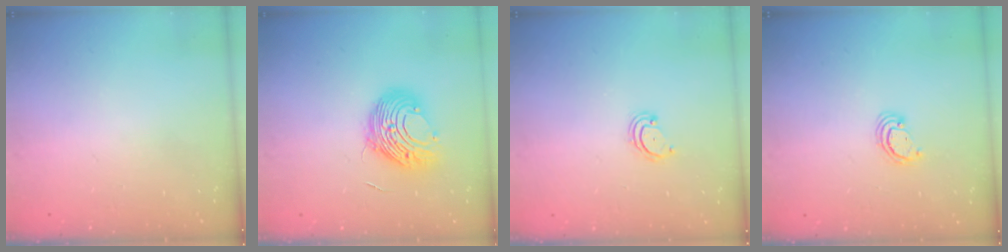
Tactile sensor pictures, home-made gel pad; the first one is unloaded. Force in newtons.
{"total": 11.1, "press": 11.1, "slide": 0.9}
{"total": 2.8, "press": 2.8, "slide": 0.3}
{"total": 2.6, "press": 2.5, "slide": 0.3}